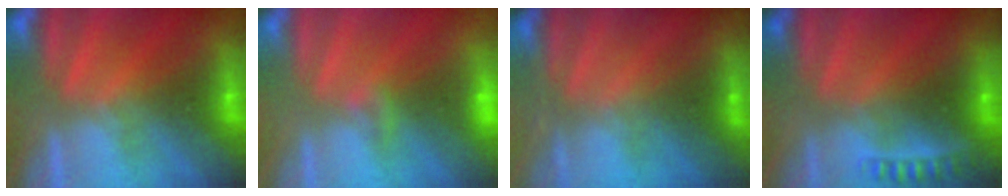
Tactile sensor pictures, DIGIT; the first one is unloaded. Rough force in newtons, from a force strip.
{"total": 1.4}
{"total": 2.3}
{"total": 2.4}